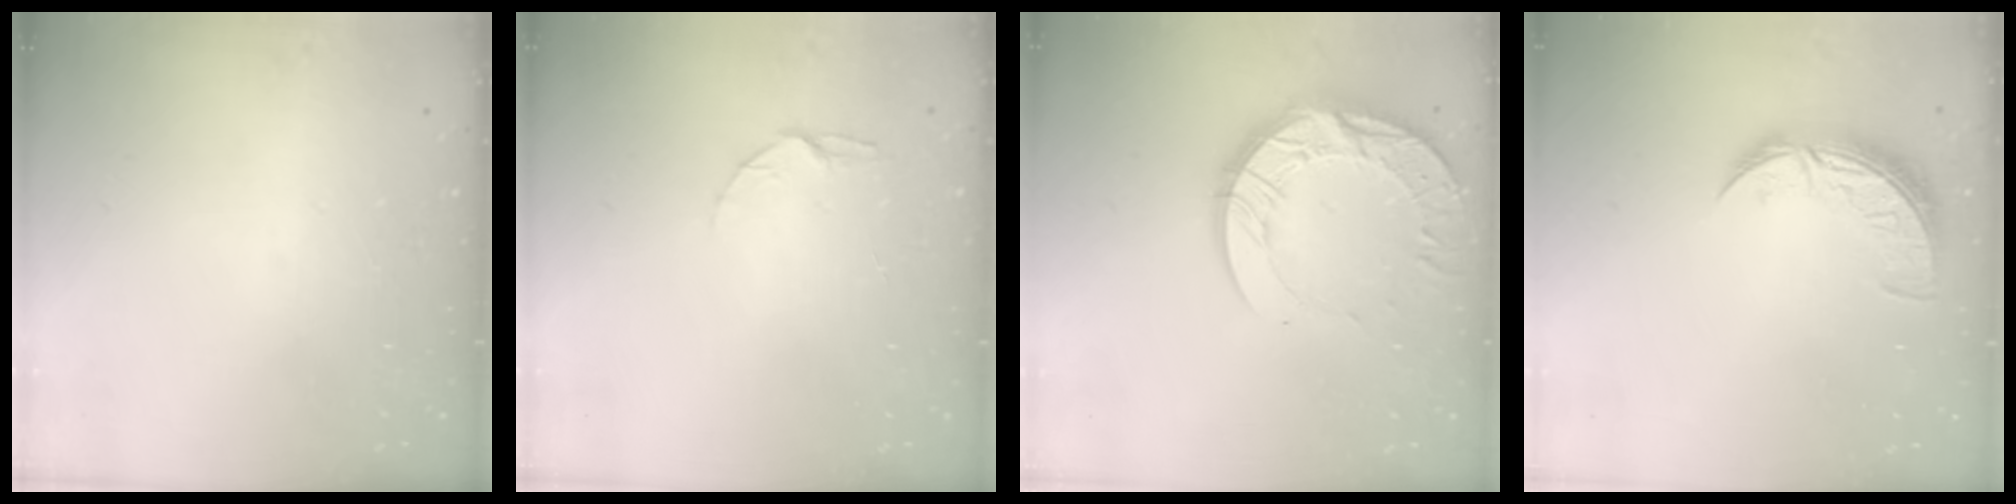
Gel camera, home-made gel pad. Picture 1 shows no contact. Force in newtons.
{"total": 5.2, "press": 5.2, "slide": 0.6}
{"total": 17.3, "press": 17.2, "slide": 1.5}
{"total": 8.6, "press": 8.5, "slide": 0.8}